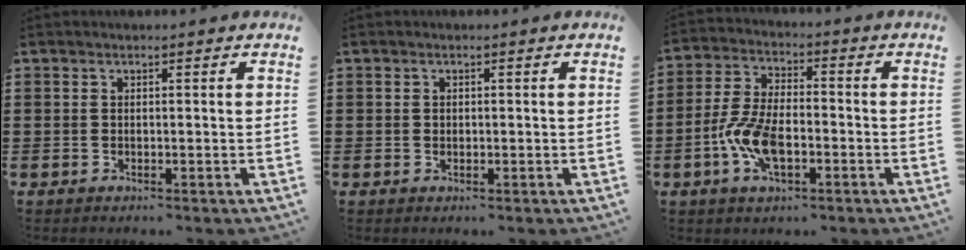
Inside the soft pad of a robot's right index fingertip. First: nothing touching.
{"total": 0.5, "force": [0.1, 0.5, 0.2], "torque": [-0.004, 0.004, 0.001]}
{"total": 8.9, "force": [-2.8, 4.2, 7.3], "torque": [-0.176, -0.009, -0.056]}